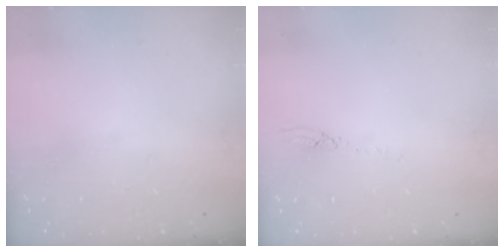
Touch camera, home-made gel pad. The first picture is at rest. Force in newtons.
{"total": 2.7, "press": 2.7, "slide": 0.2}